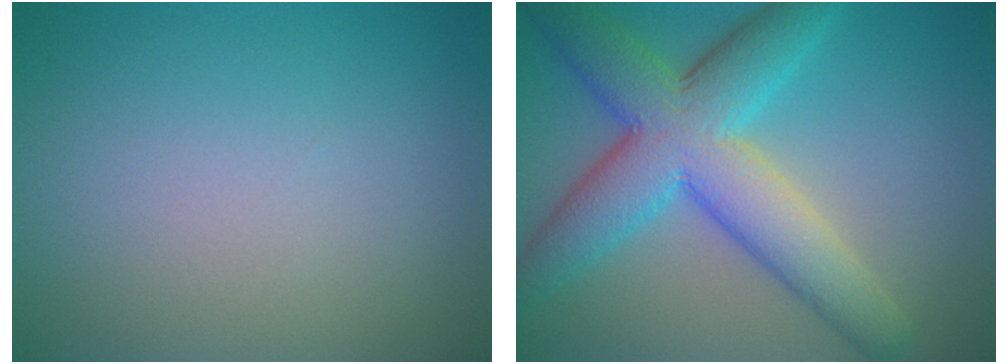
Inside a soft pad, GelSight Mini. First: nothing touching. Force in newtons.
{"total": 9.2, "press": 9.2, "slide": 0.3}